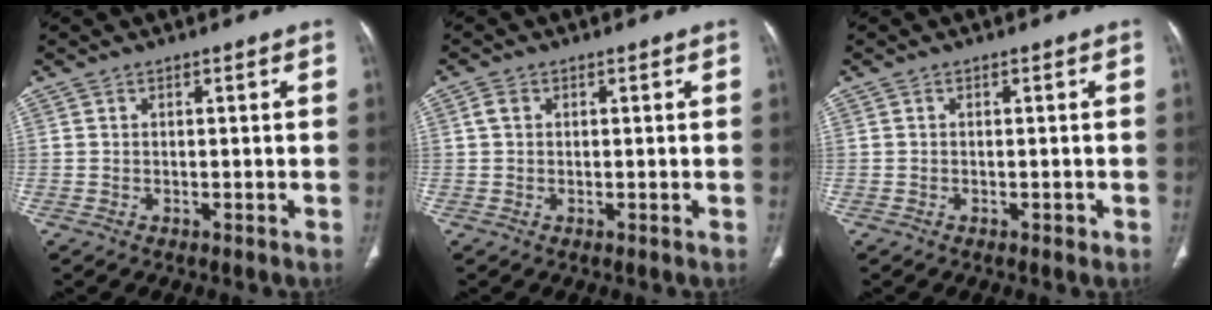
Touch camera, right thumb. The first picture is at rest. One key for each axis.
{"total": 1.6, "fx": 0.4, "fy": 1.2, "fz": 0.9, "tx": -0.020, "ty": 0.004, "tz": 0.008}
{"total": 0.7, "fx": -0.3, "fy": 0.4, "fz": 0.4, "tx": -0.003, "ty": 0.000, "tz": -0.005}